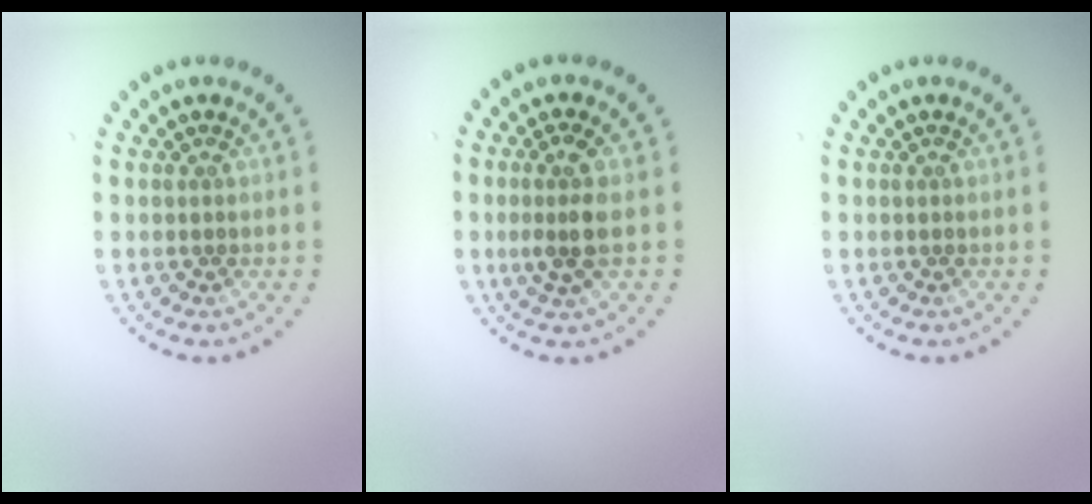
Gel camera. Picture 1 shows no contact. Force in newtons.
{"total": 2.7, "press": 2.4, "slide": 1.2}
{"total": 0.0}